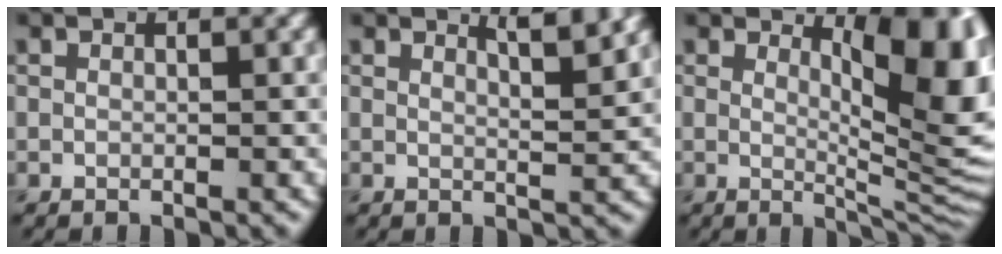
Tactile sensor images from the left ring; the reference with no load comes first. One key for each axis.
{"total": 3.0, "fx": 2.2, "fy": 0.7, "fz": 2.0, "tx": -0.018, "ty": 0.003, "tz": 0.027}
{"total": 9.6, "fx": 2.9, "fy": 3.3, "fz": 8.5, "tx": -0.110, "ty": -0.008, "tz": 0.048}